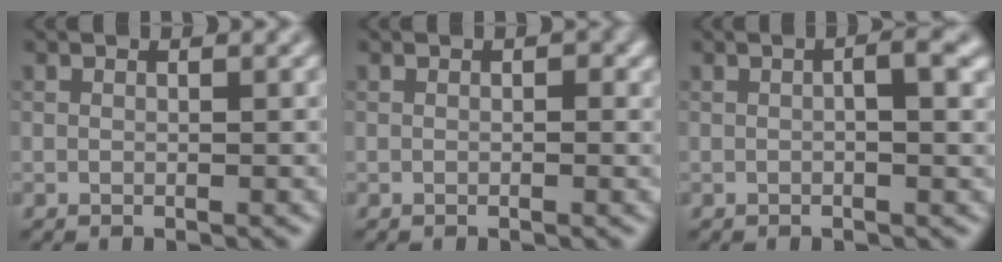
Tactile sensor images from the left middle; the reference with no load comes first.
{"total": 0.9, "force": [0.1, 0.5, 0.7], "torque": [-0.005, -0.003, 0.001]}
{"total": 2.5, "force": [0.3, 0.5, 2.4], "torque": [-0.036, 0.003, 0.001]}